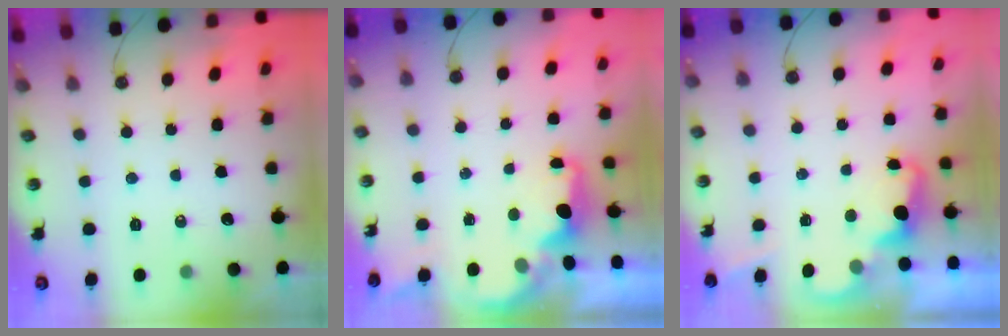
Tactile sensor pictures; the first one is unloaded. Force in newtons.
{"total": 1.8, "press": 1.7, "slide": 0.5}
{"total": 2.5, "press": 2.4, "slide": 0.5}